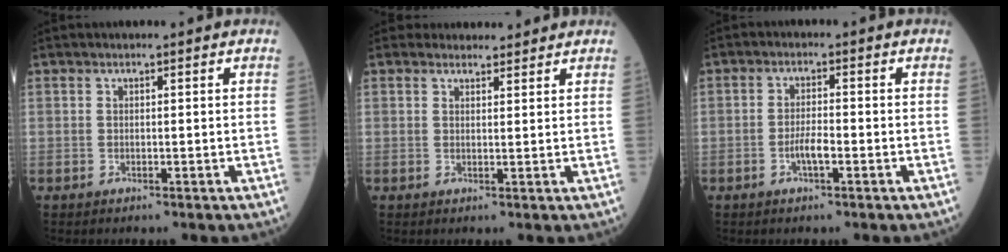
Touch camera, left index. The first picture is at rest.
{"total": 3.4, "force": [3.2, 1.2, -0.1], "torque": [0.003, 0.007, 0.039]}
{"total": 3.1, "force": [-1.4, 0.6, 2.7], "torque": [-0.053, 0.000, -0.027]}